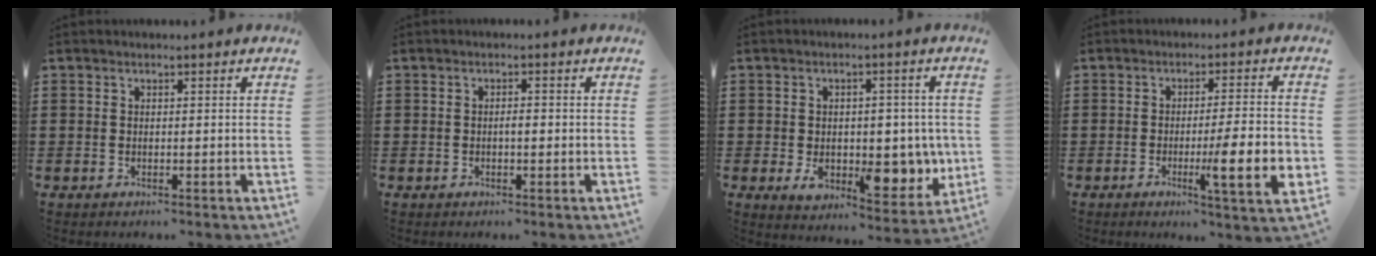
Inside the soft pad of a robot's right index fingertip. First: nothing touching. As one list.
[{"total": 1.3, "force": [-0.3, 0.4, 1.2], "torque": [-0.024, -0.001, -0.005]}, {"total": 9.2, "force": [-1.2, 5.9, 7.0], "torque": [-0.083, 0.000, -0.013]}, {"total": 9.5, "force": [-2.1, 1.2, 9.2], "torque": [-0.140, -0.008, -0.032]}]